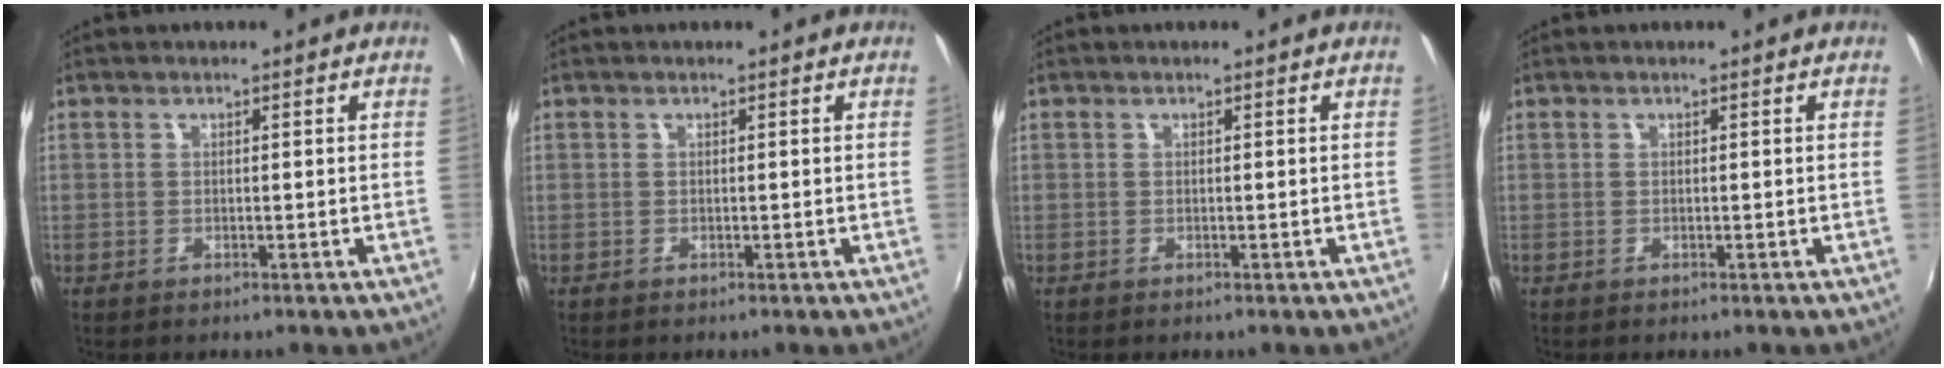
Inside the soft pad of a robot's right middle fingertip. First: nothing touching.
{"total": 0.0}
{"total": 0.0}
{"total": 0.0}